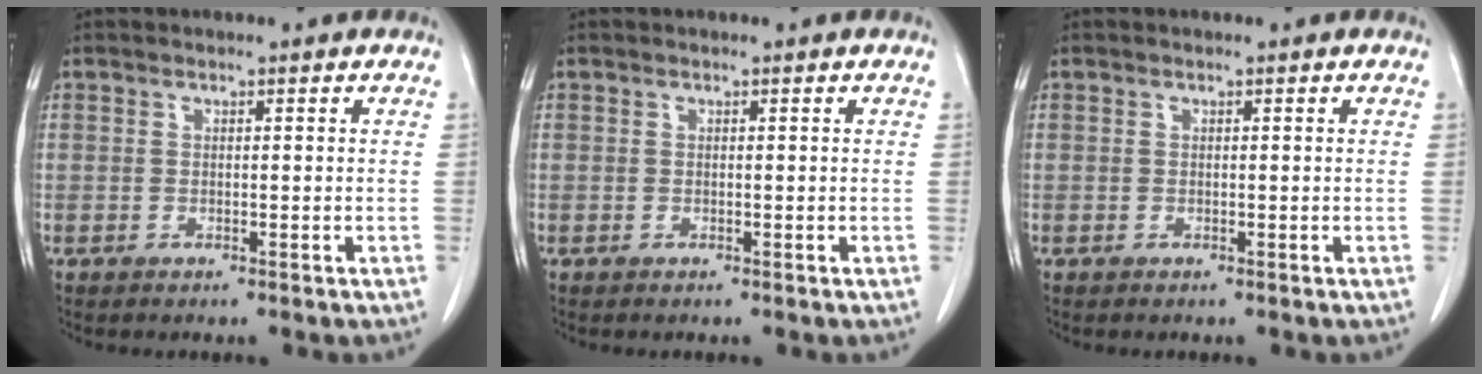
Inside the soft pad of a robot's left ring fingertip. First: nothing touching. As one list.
[{"total": 0.0}, {"total": 0.0}]